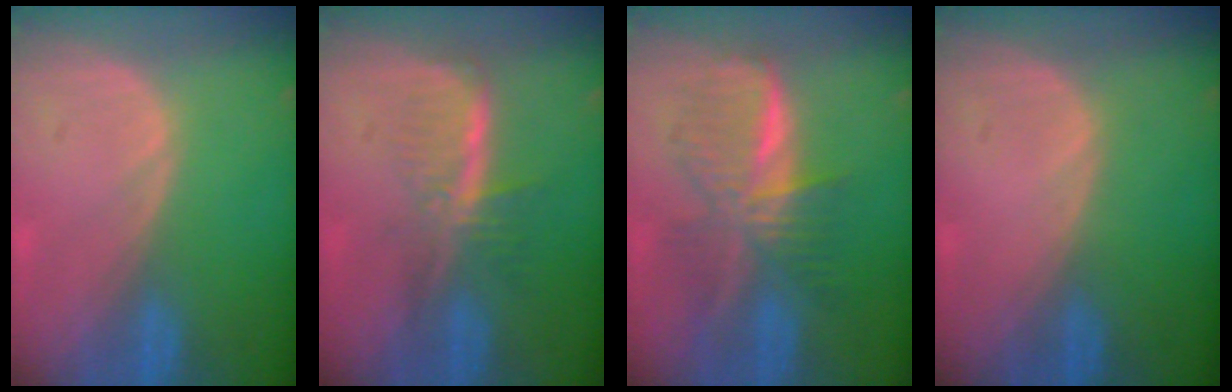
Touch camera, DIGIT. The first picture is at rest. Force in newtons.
{"total": 6.0, "press": 5.2, "slide": 2.9}
{"total": 8.1, "press": 8.1, "slide": 0.3}
{"total": 0.0}